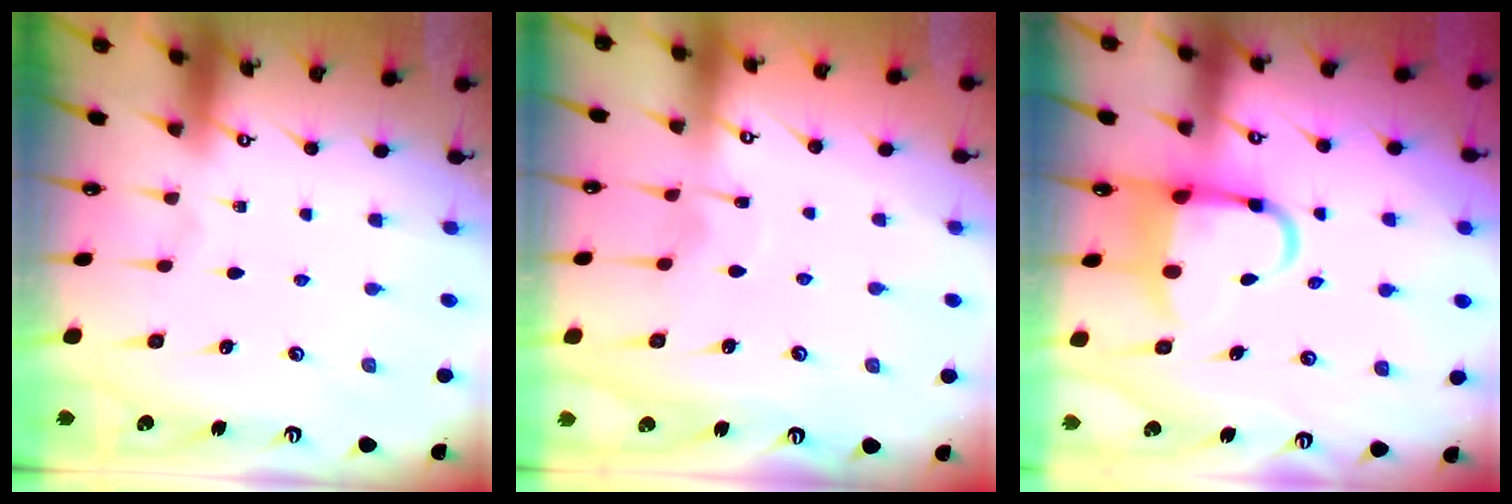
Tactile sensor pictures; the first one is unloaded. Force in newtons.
{"total": 4.6, "press": 4.6, "slide": 0.4}
{"total": 7.8, "press": 7.5, "slide": 1.9}